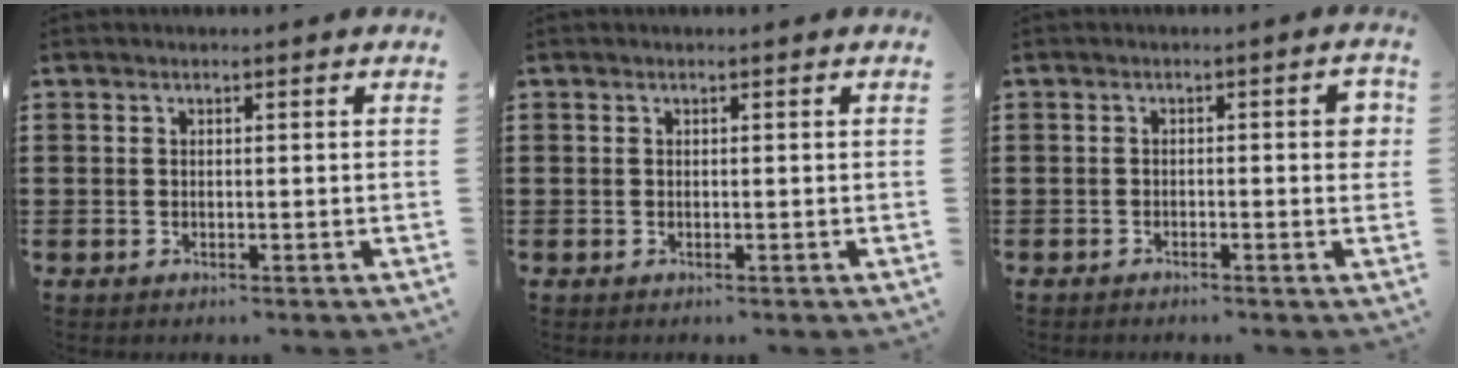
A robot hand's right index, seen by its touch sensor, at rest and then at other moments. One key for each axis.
{"total": 0.0}
{"total": 2.6, "fx": -0.9, "fy": 0.4, "fz": 2.4, "tx": -0.031, "ty": -0.003, "tz": -0.019}